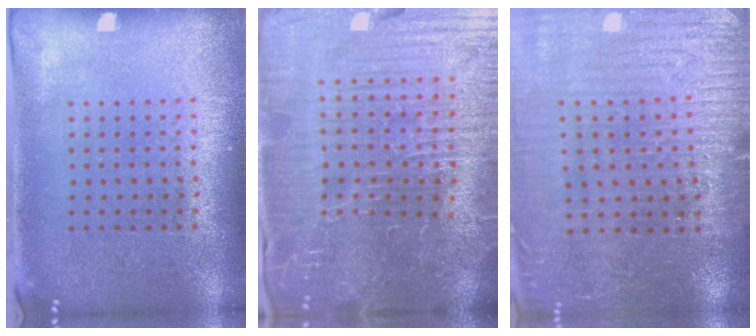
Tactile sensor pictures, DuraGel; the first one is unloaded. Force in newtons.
{"total": 6.4, "press": 5.9, "slide": 2.5}
{"total": 3.1, "press": 3.1, "slide": 0.4}